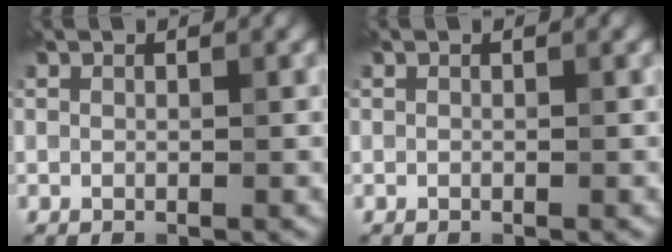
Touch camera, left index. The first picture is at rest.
{"total": 0.0}